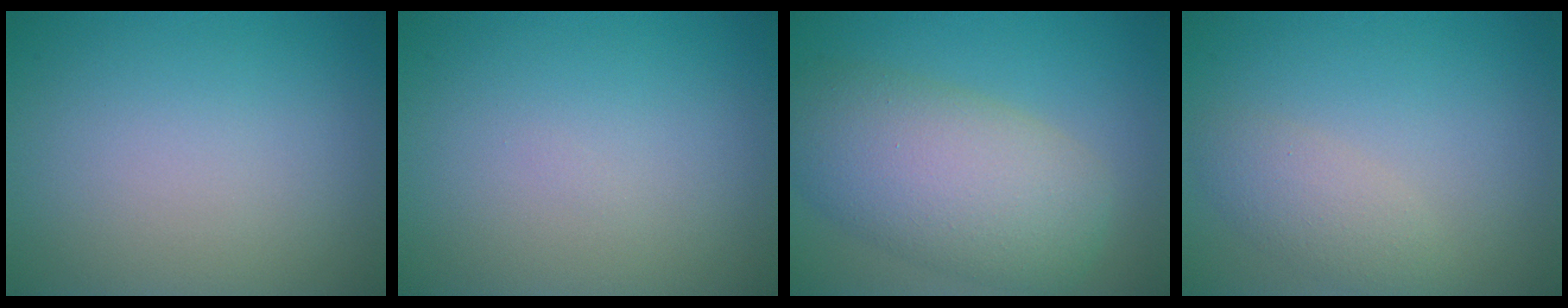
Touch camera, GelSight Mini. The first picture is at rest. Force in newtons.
{"total": 0.0}
{"total": 8.3, "press": 8.3, "slide": 0.5}
{"total": 2.5, "press": 2.5, "slide": 0.1}